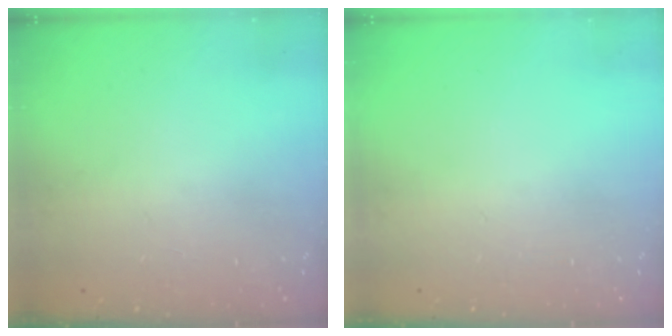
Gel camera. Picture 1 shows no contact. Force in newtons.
{"total": 0.0}